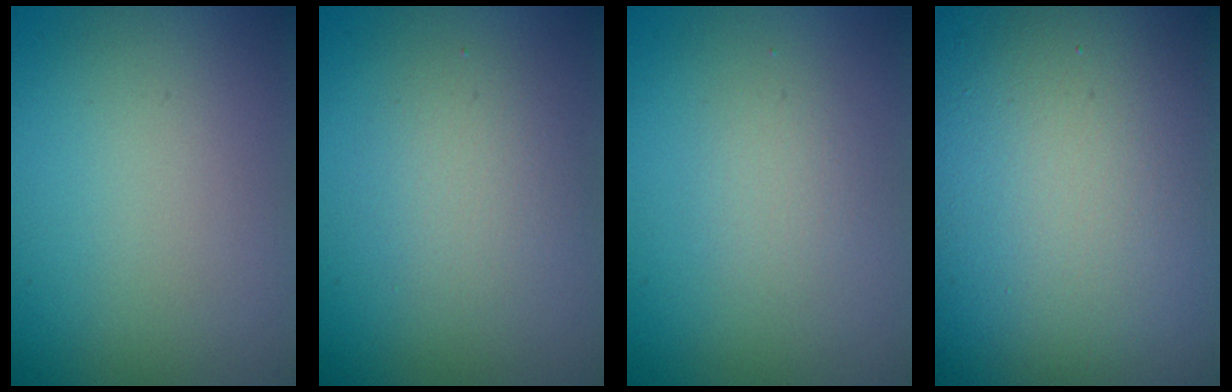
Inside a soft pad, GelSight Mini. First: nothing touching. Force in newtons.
{"total": 2.4, "press": 2.4, "slide": 0.2}
{"total": 1.4, "press": 1.3, "slide": 0.1}
{"total": 20.4, "press": 20.4, "slide": 1.1}